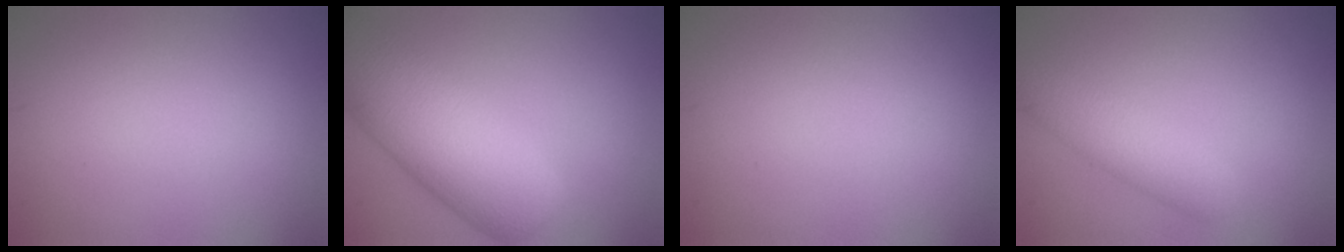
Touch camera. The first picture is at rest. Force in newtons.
{"total": 8.9, "press": 8.9, "slide": 0.4}
{"total": 0.0}
{"total": 3.3, "press": 3.3, "slide": 0.0}